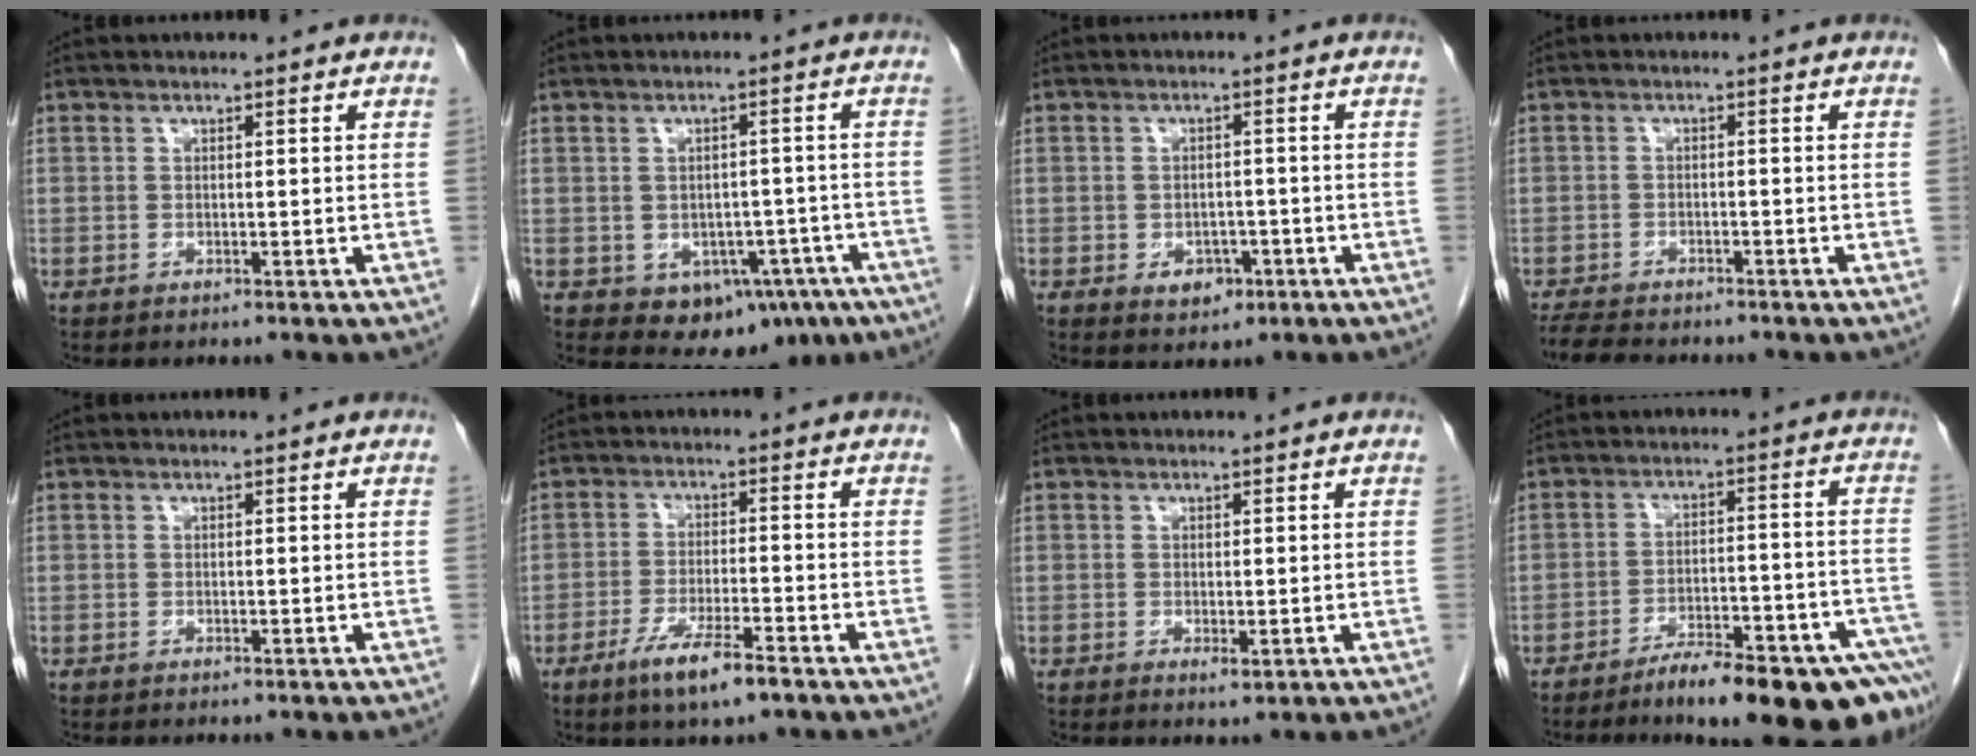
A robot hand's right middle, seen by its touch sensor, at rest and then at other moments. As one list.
[{"total": 10.1, "force": [-5.2, 6.5, 5.7], "torque": [-0.049, 0.010, -0.061]}, {"total": 3.5, "force": [-1.5, 2.5, 1.9], "torque": [-0.023, 0.002, -0.010]}, {"total": 6.4, "force": [-5.8, 1.6, 2.4], "torque": [-0.042, -0.016, -0.094]}, {"total": 0.0}, {"total": 7.0, "force": [-4.4, 0.6, 5.3], "torque": [-0.105, -0.014, -0.078]}, {"total": 1.1, "force": [-0.2, 0.3, 1.0], "torque": [-0.017, -0.006, 0.000]}, {"total": 17.8, "force": [-12.8, 3.1, 12.1], "torque": [-0.100, 0.020, -0.178]}]